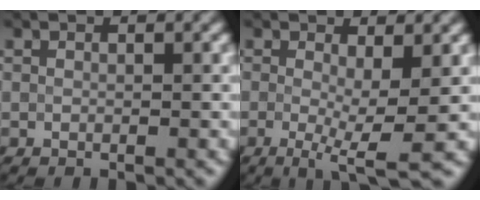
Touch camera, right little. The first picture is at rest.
{"total": 4.5, "force": [-0.5, 0.8, 4.4], "torque": [-0.073, -0.015, -0.009]}